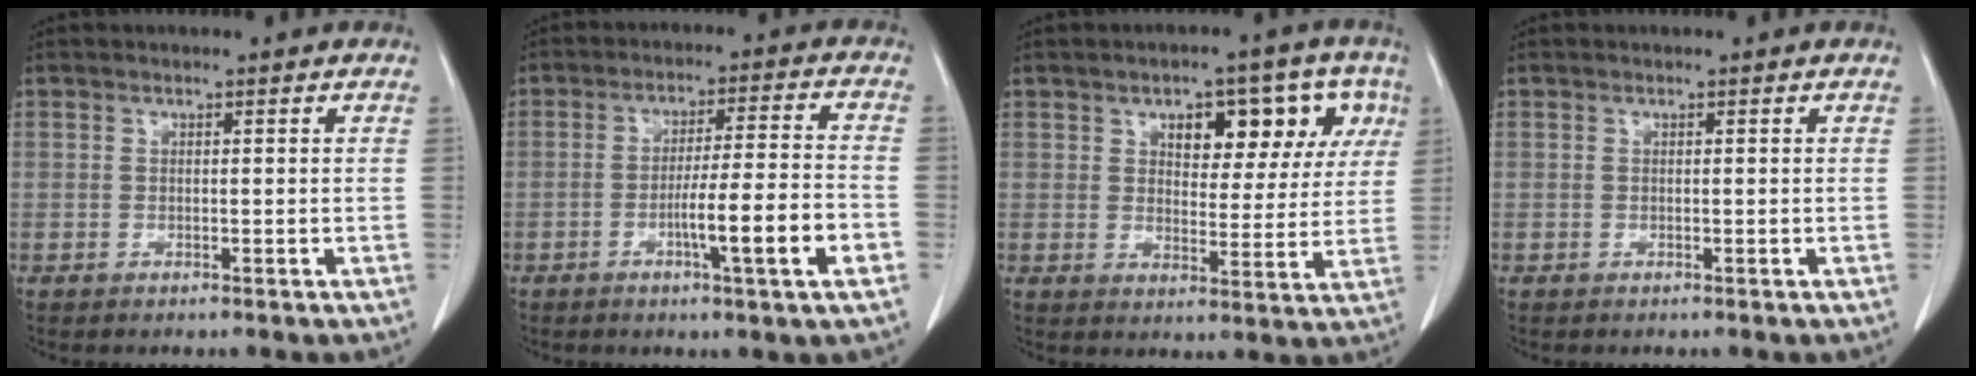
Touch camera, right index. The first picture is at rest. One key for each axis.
{"total": 10.4, "fx": -3.8, "fy": -0.3, "fz": 9.7, "tx": -0.153, "ty": -0.002, "tz": -0.061}
{"total": 10.9, "fx": 4.8, "fy": 5.2, "fz": 8.2, "tx": -0.094, "ty": 0.028, "tz": 0.066}
{"total": 0.0}